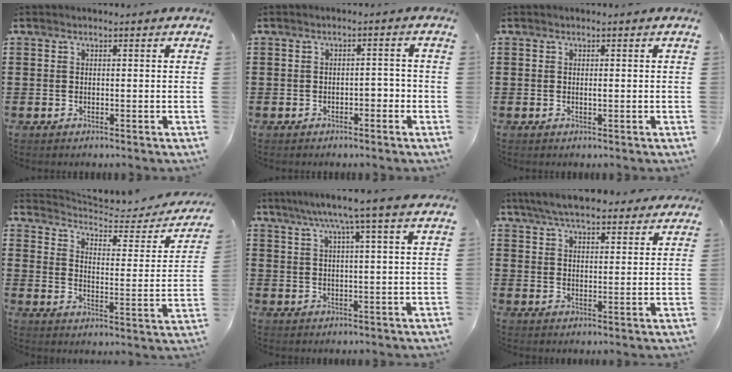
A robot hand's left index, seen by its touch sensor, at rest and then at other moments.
{"total": 1.8, "force": [-1.3, 0.7, 1.0], "torque": [-0.023, 0.002, -0.028]}
{"total": 0.5, "force": [0.0, 0.0, 0.5], "torque": [-0.011, -0.002, 0.001]}
{"total": 3.5, "force": [3.0, 0.6, 1.6], "torque": [-0.053, -0.025, 0.044]}
{"total": 6.0, "force": [4.3, -0.7, 4.1], "torque": [-0.092, -0.008, 0.072]}
{"total": 6.7, "force": [6.2, 1.1, 2.4], "torque": [-0.067, -0.013, 0.114]}